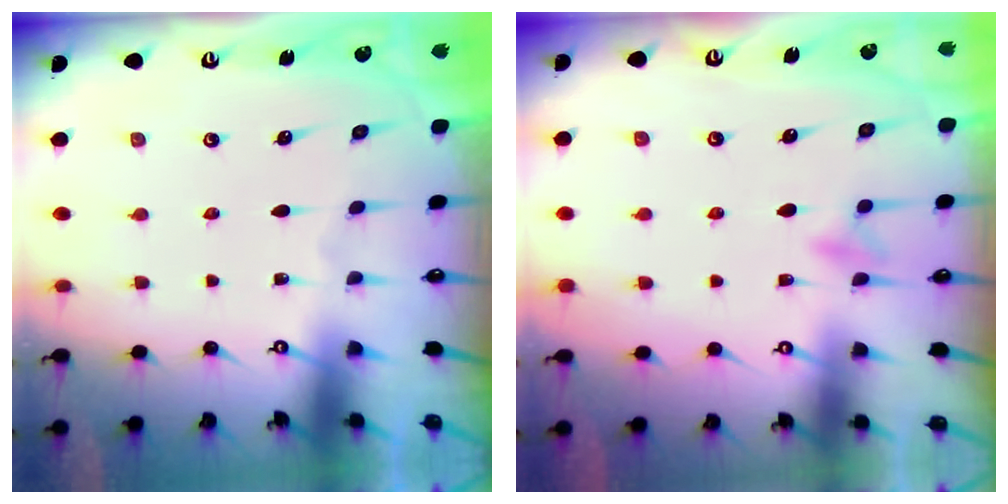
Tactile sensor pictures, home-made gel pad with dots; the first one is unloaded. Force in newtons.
{"total": 7.3, "press": 7.2, "slide": 0.7}